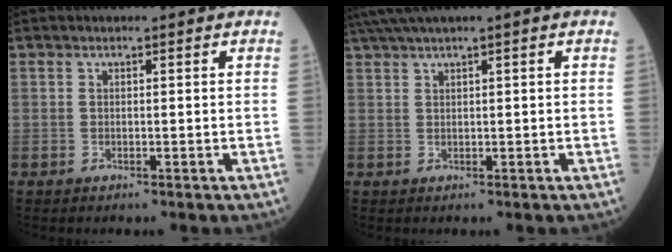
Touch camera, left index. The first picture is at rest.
{"total": 3.2, "force": [2.2, -0.7, 2.2], "torque": [-0.052, 0.018, 0.051]}